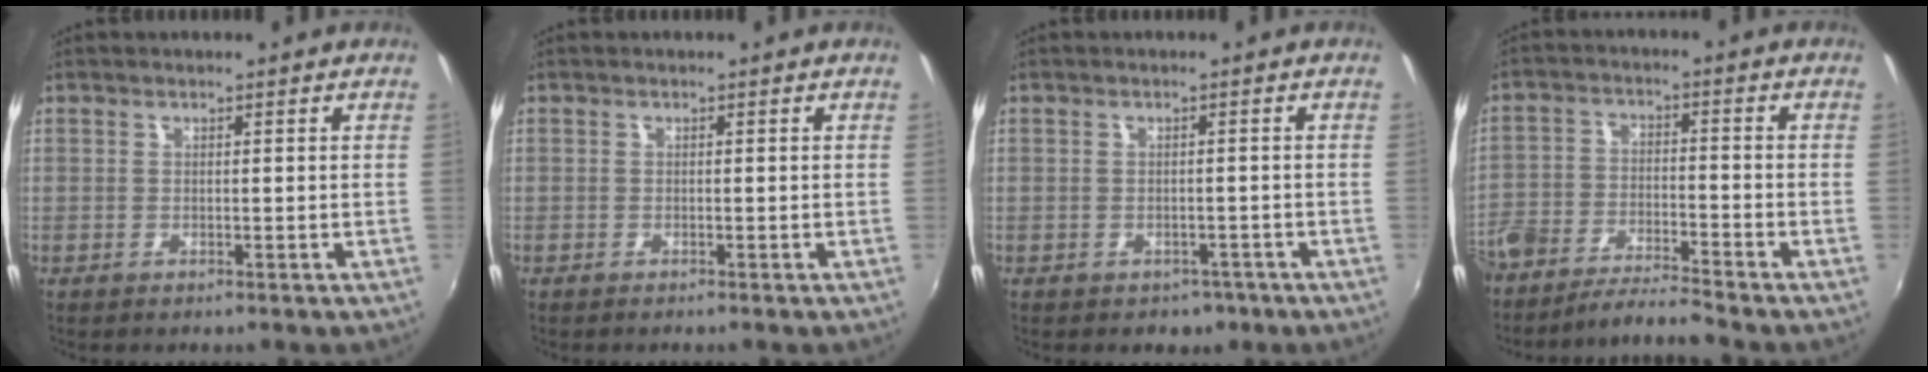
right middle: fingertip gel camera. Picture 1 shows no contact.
{"total": 0.0}
{"total": 3.5, "force": [-2.3, 2.5, 1.1], "torque": [-0.025, -0.005, -0.023]}
{"total": 7.0, "force": [-6.4, 0.7, 2.7], "torque": [-0.076, 0.000, -0.129]}